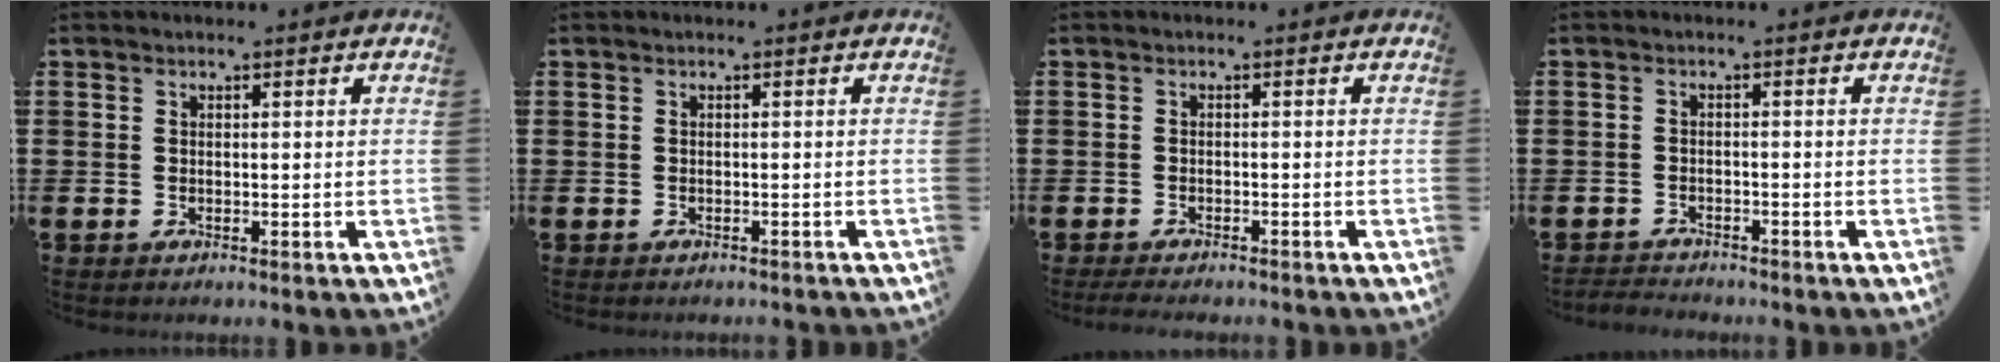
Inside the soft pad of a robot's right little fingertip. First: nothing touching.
{"total": 0.0}
{"total": 1.3, "force": [-1.2, 0.1, 0.5], "torque": [-0.010, 0.001, -0.023]}
{"total": 1.1, "force": [-1.0, 0.1, -0.3], "torque": [0.002, 0.004, -0.024]}